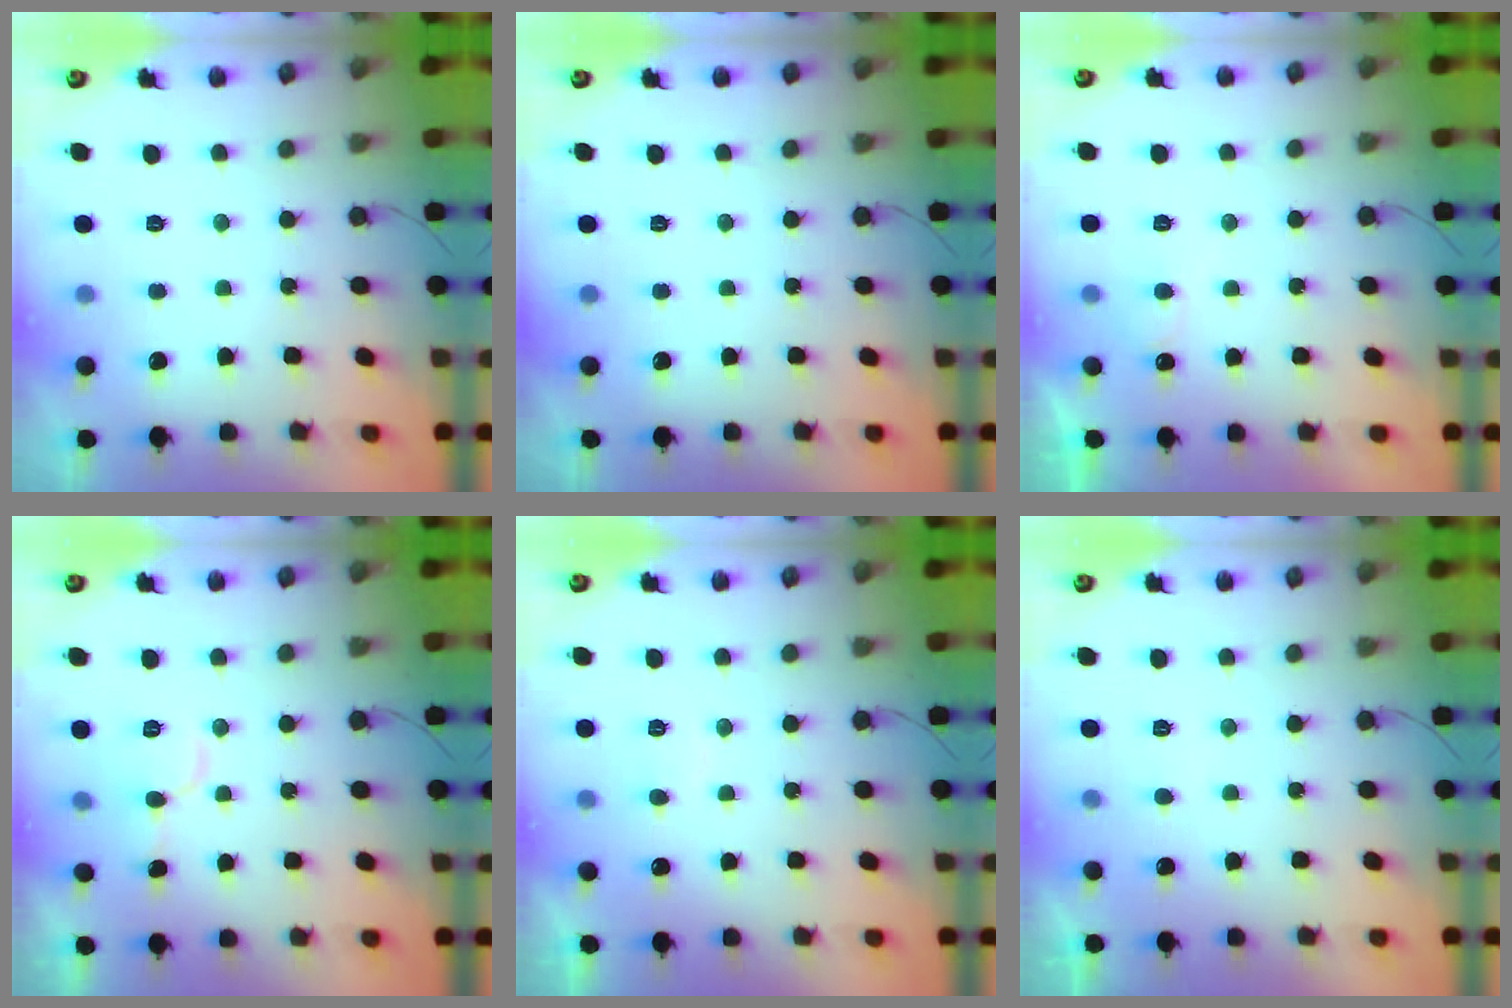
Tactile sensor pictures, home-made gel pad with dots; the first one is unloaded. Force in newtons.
{"total": 0.0}
{"total": 5.5, "press": 5.5, "slide": 0.6}
{"total": 7.5, "press": 7.5, "slide": 0.3}
{"total": 4.7, "press": 4.6, "slide": 0.5}
{"total": 2.3, "press": 2.3, "slide": 0.1}